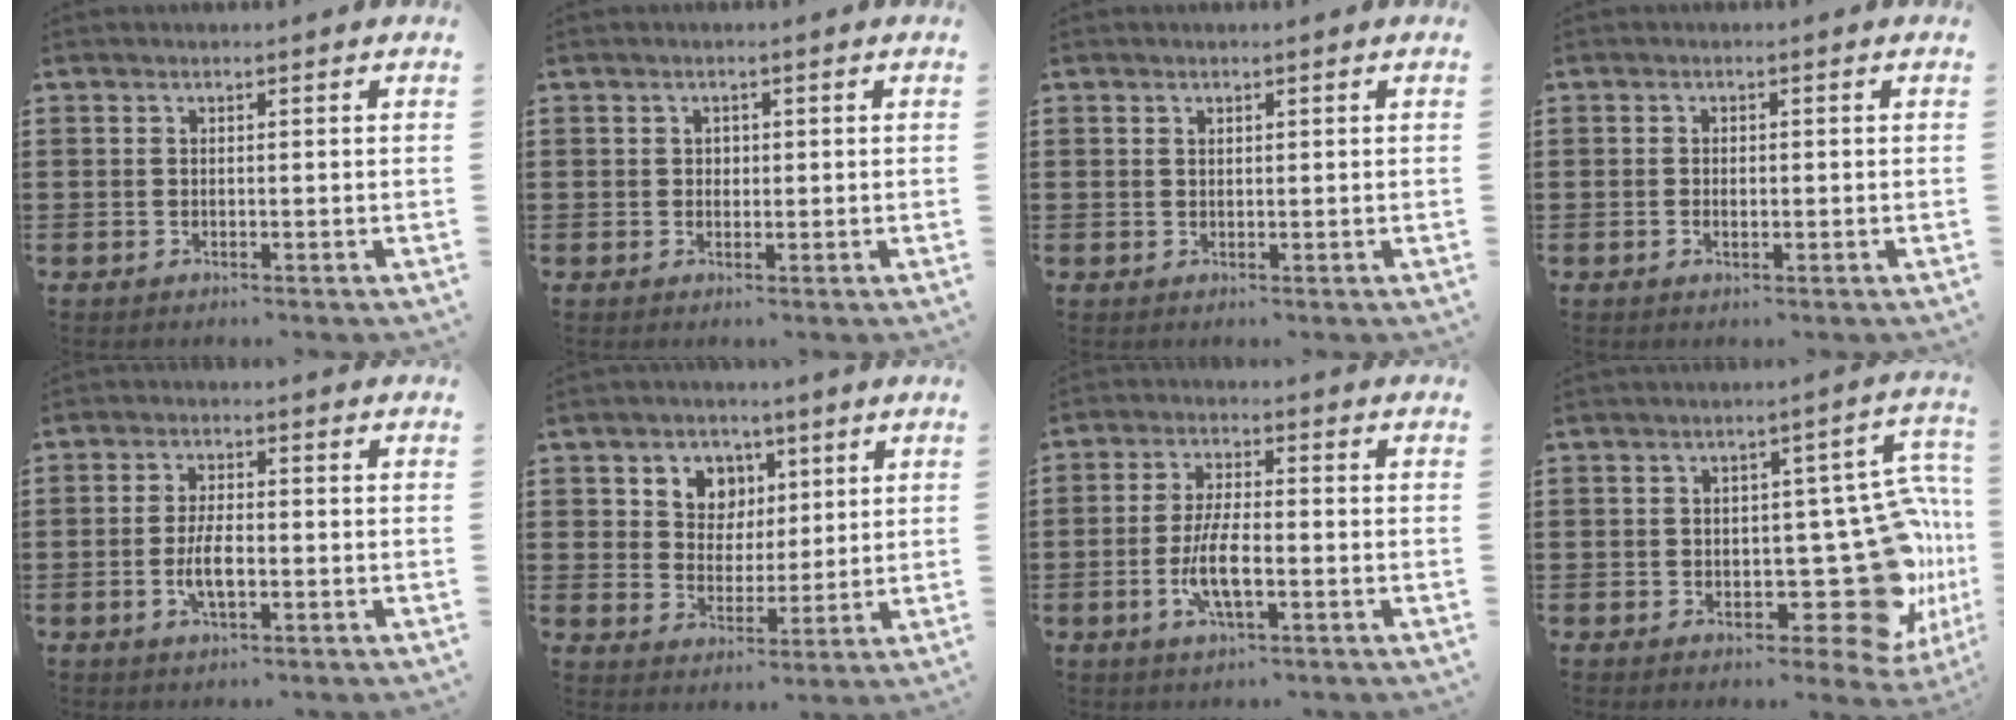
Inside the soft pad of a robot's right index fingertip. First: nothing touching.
{"total": 0.9, "force": [0.2, 0.8, 0.4], "torque": [-0.009, 0.006, 0.005]}
{"total": 0.6, "force": [0.4, 0.4, 0.2], "torque": [-0.005, 0.002, 0.008]}
{"total": 1.2, "force": [-0.2, 0.6, 1.0], "torque": [-0.019, 0.002, -0.005]}
{"total": 4.8, "force": [-1.1, 1.9, 4.3], "torque": [-0.095, -0.001, -0.025]}
{"total": 5.5, "force": [2.6, 4.8, 1.0], "torque": [-0.041, 0.007, 0.043]}
{"total": 6.9, "force": [-2.0, 2.2, 6.3], "torque": [-0.137, -0.009, -0.042]}
{"total": 17.6, "force": [-2.1, 8.7, 15.2], "torque": [-0.175, -0.012, -0.014]}